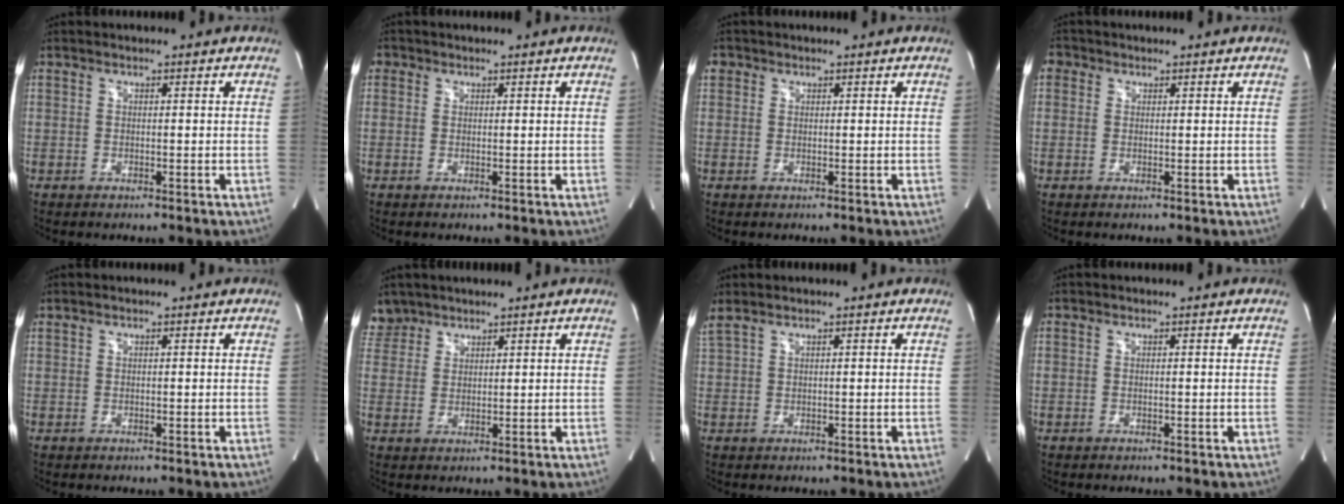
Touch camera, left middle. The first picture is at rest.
{"total": 1.4, "force": [0.6, 1.2, 0.2], "torque": [0.005, 0.006, 0.006]}
{"total": 1.6, "force": [0.7, 1.4, 0.3], "torque": [0.002, 0.011, 0.011]}
{"total": 2.1, "force": [0.8, 1.9, 0.4], "torque": [-0.002, 0.011, 0.011]}
{"total": 0.0}
{"total": 4.1, "force": [3.5, 2.1, -0.3], "torque": [0.009, 0.009, 0.072]}
{"total": 2.1, "force": [1.8, 0.1, 1.1], "torque": [-0.046, 0.027, 0.048]}
{"total": 0.0}